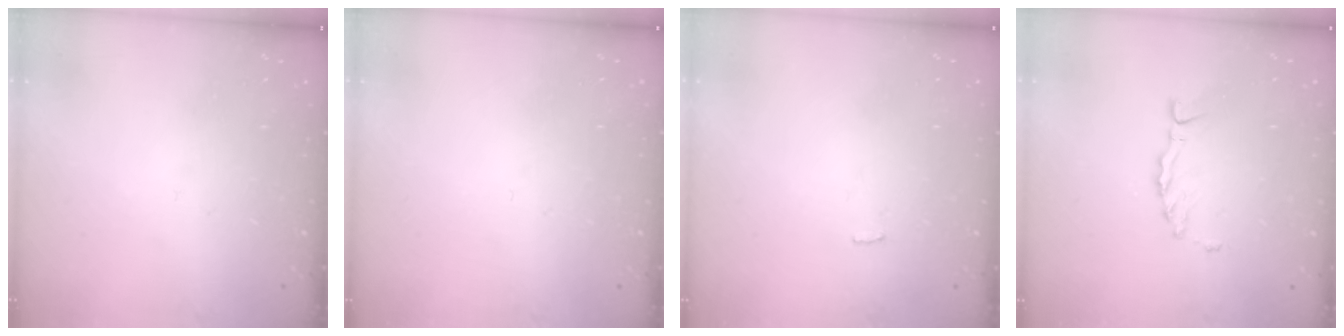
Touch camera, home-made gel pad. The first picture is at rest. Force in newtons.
{"total": 0.0}
{"total": 2.3, "press": 2.3, "slide": 0.2}
{"total": 2.1, "press": 2.1, "slide": 0.2}